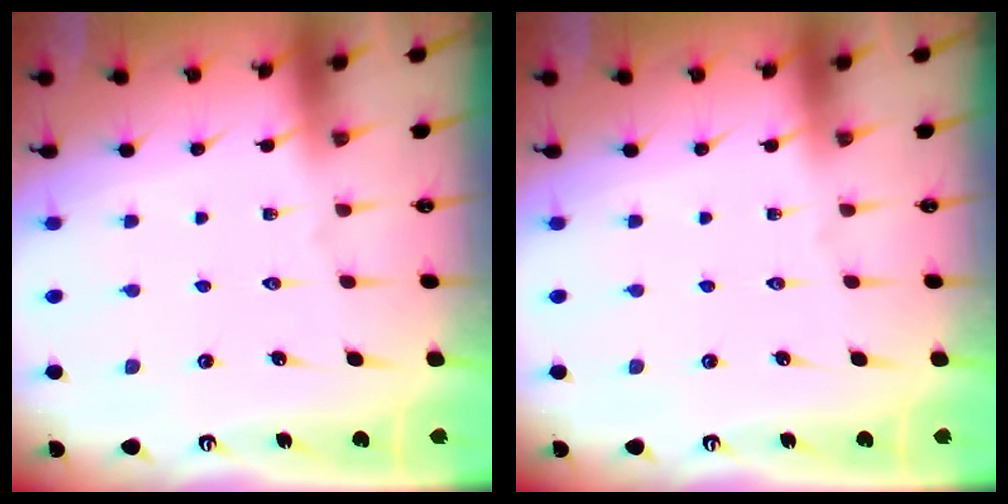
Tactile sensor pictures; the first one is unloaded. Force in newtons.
{"total": 0.0}